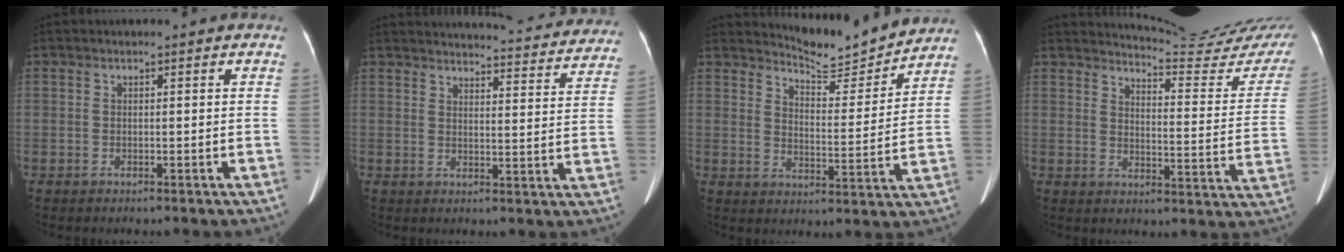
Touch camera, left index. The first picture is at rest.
{"total": 24.9, "force": [23.9, 3.6, 6.1], "torque": [-0.076, -0.057, 0.270]}
{"total": 10.2, "force": [10.1, 0.6, 1.2], "torque": [-0.028, -0.016, 0.144]}
{"total": 18.9, "force": [18.4, 0.3, 4.2], "torque": [-0.054, -0.121, 0.206]}